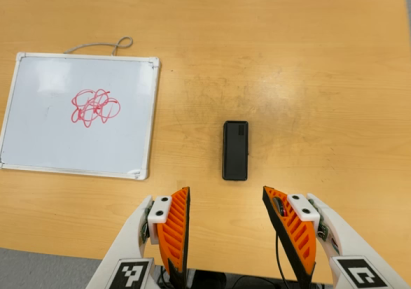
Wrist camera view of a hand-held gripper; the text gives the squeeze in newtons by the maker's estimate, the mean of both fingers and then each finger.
{"total": 0.0}